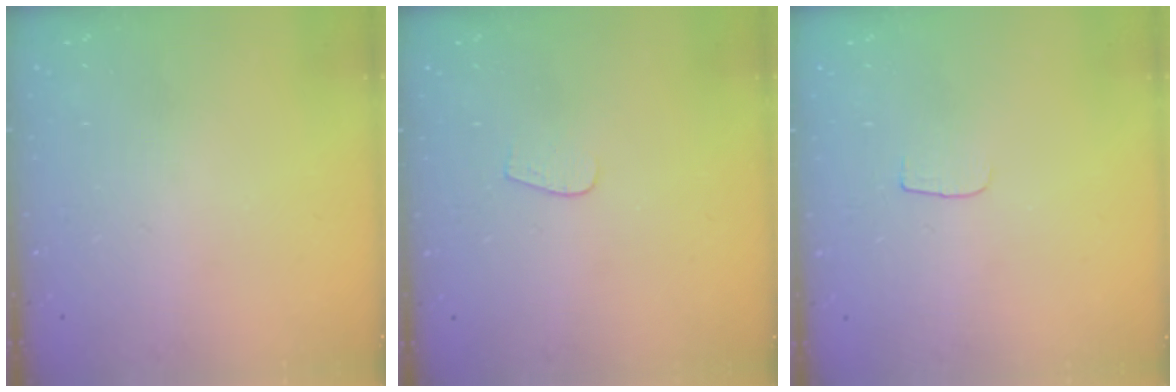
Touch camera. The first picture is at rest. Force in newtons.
{"total": 3.4, "press": 3.4, "slide": 0.3}
{"total": 3.1, "press": 3.1, "slide": 0.3}